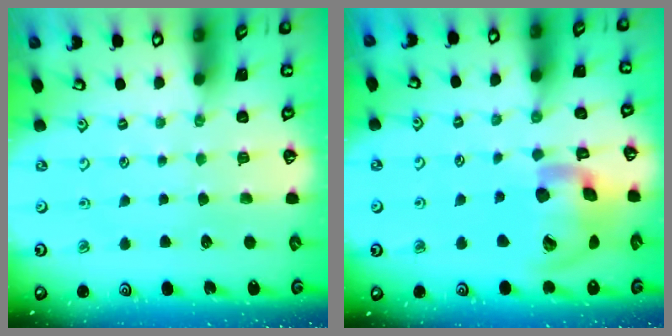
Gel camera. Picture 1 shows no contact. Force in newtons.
{"total": 19.2, "press": 19.0, "slide": 3.2}